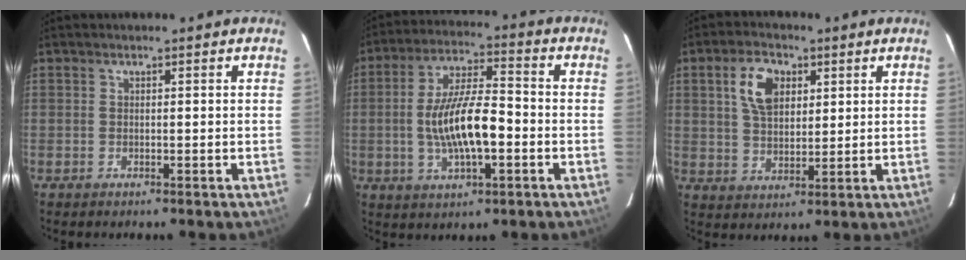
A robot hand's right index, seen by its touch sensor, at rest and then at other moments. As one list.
[{"total": 12.8, "force": [-2.4, 4.0, 11.9], "torque": [-0.231, 0.001, -0.040]}, {"total": 8.4, "force": [3.1, 5.0, 5.9], "torque": [-0.109, 0.018, 0.061]}]